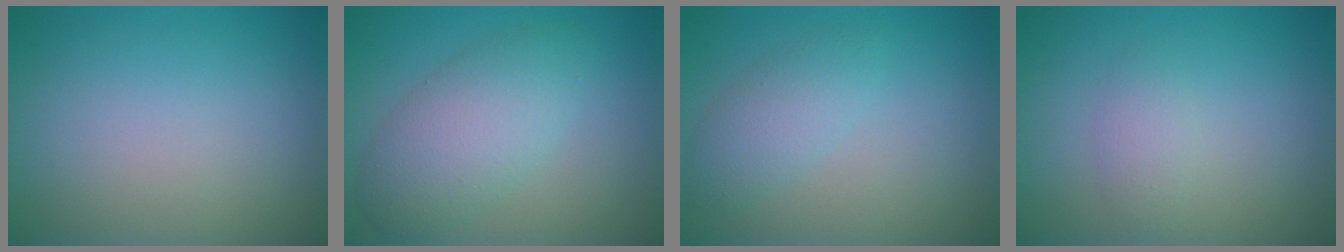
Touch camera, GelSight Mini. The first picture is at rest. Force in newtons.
{"total": 5.1, "press": 5.1, "slide": 0.3}
{"total": 2.5, "press": 2.5, "slide": 0.1}
{"total": 1.4, "press": 1.4, "slide": 0.1}